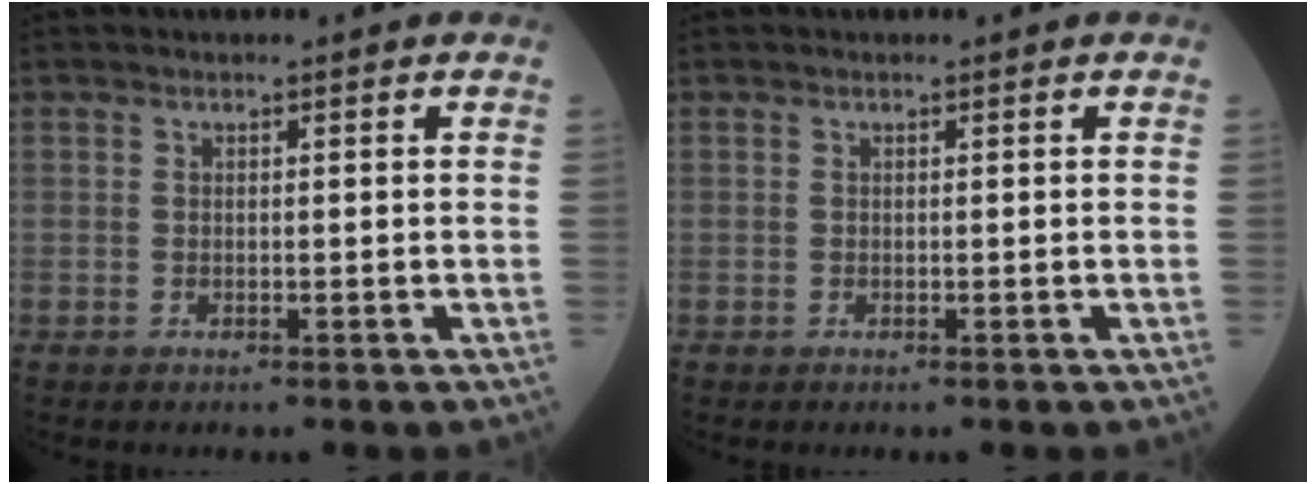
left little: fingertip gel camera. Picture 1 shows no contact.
{"total": 0.0}